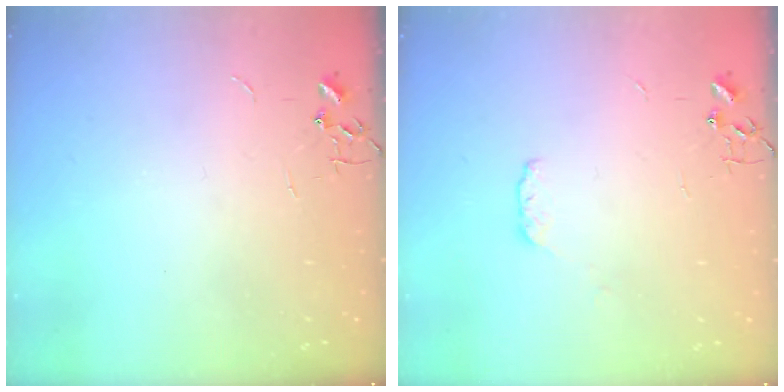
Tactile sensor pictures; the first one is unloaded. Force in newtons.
{"total": 3.9, "press": 3.8, "slide": 0.6}